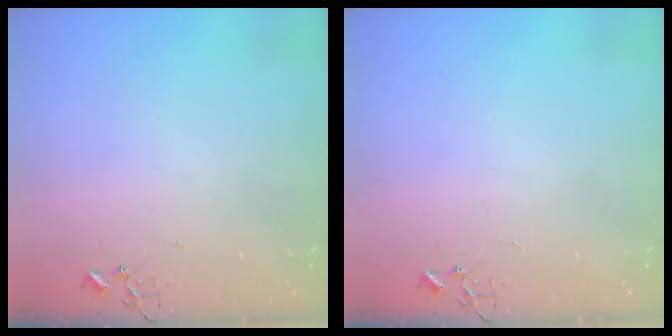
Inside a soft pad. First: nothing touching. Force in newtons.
{"total": 0.0}